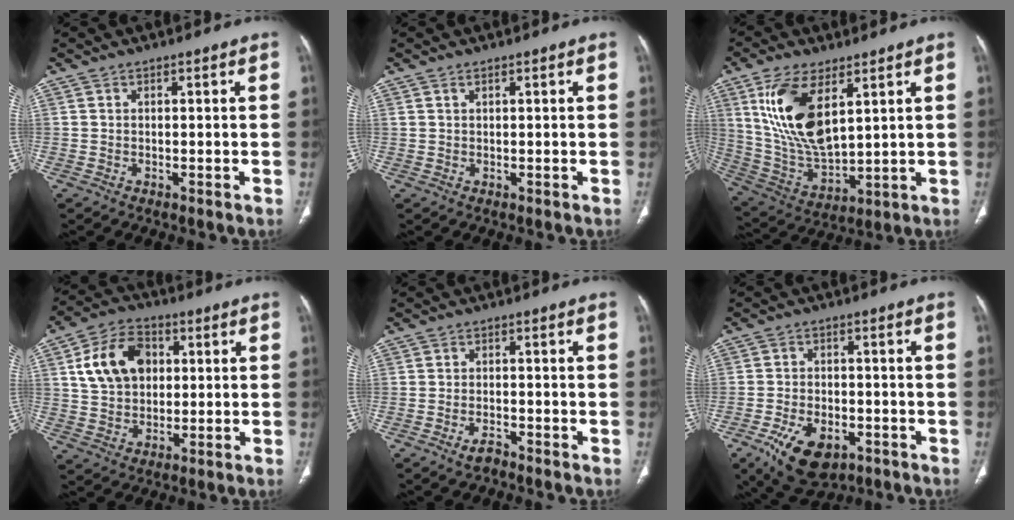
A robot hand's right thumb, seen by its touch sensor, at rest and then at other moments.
{"total": 0.6, "force": [0.4, 0.2, 0.3], "torque": [-0.010, 0.002, 0.010]}
{"total": 16.4, "force": [6.4, 7.6, 13.1], "torque": [-0.252, -0.027, 0.138]}
{"total": 12.7, "force": [3.0, 9.2, 8.1], "torque": [-0.123, 0.008, 0.052]}
{"total": 2.3, "force": [-1.8, 0.8, 1.2], "torque": [-0.030, 0.008, -0.033]}
{"total": 11.6, "force": [-5.7, 6.7, 7.6], "torque": [-0.123, 0.017, -0.086]}